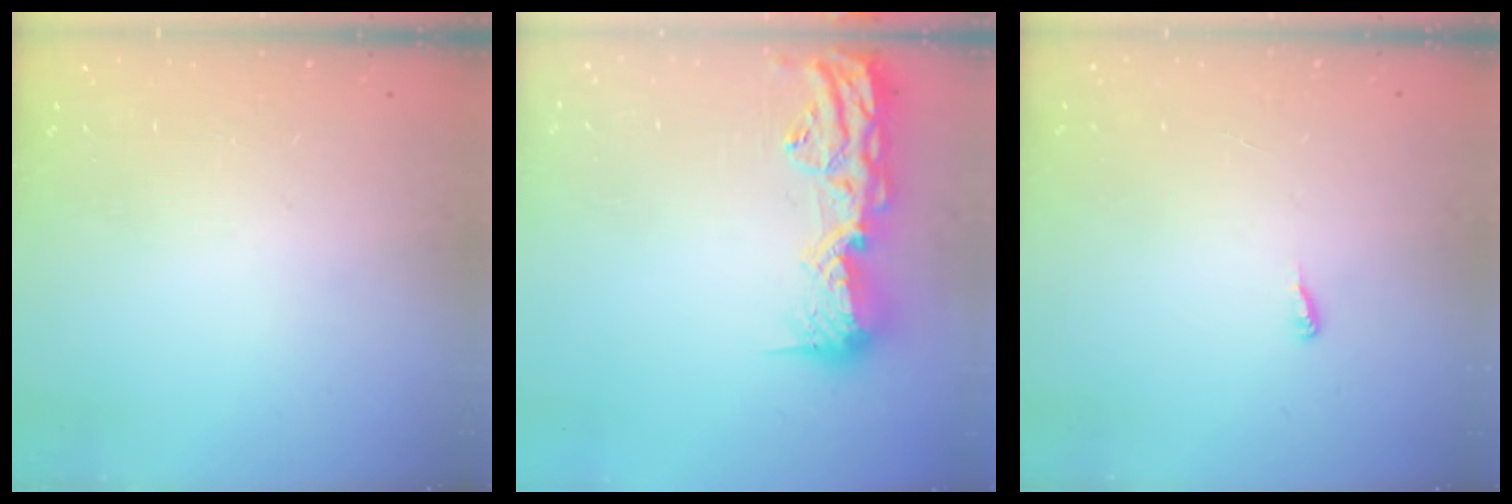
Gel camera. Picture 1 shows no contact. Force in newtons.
{"total": 16.3, "press": 15.9, "slide": 3.5}
{"total": 4.1, "press": 4.0, "slide": 0.5}